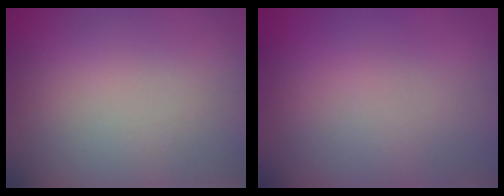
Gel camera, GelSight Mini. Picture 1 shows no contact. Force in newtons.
{"total": 0.0}